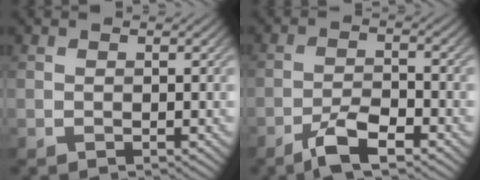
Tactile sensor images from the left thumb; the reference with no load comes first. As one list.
[{"total": 5.6, "force": [-3.7, 1.4, 3.9], "torque": [-0.076, 0.002, -0.072]}]